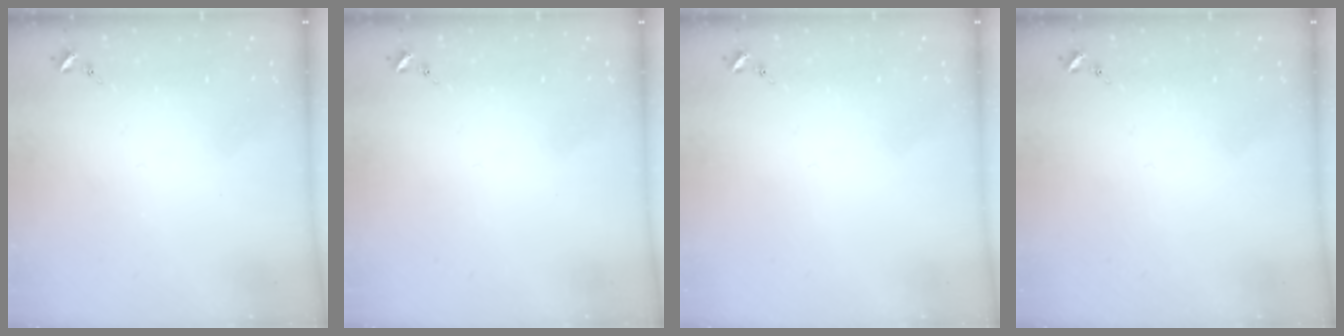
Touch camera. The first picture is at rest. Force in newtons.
{"total": 0.0}
{"total": 0.0}
{"total": 0.0}